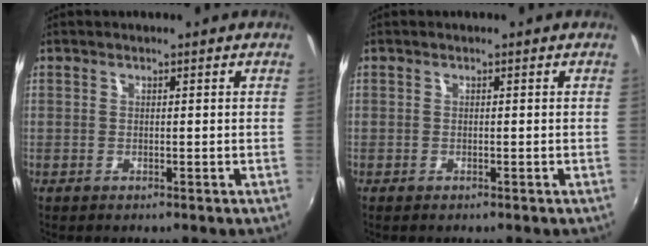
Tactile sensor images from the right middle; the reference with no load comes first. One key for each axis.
{"total": 0.0}